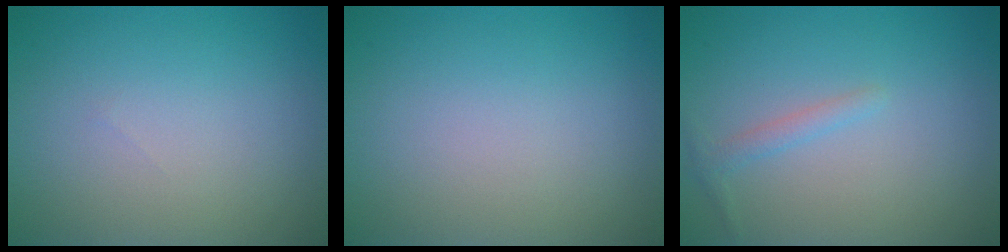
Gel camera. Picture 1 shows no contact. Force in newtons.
{"total": 0.0}
{"total": 1.2, "press": 1.2, "slide": 0.0}